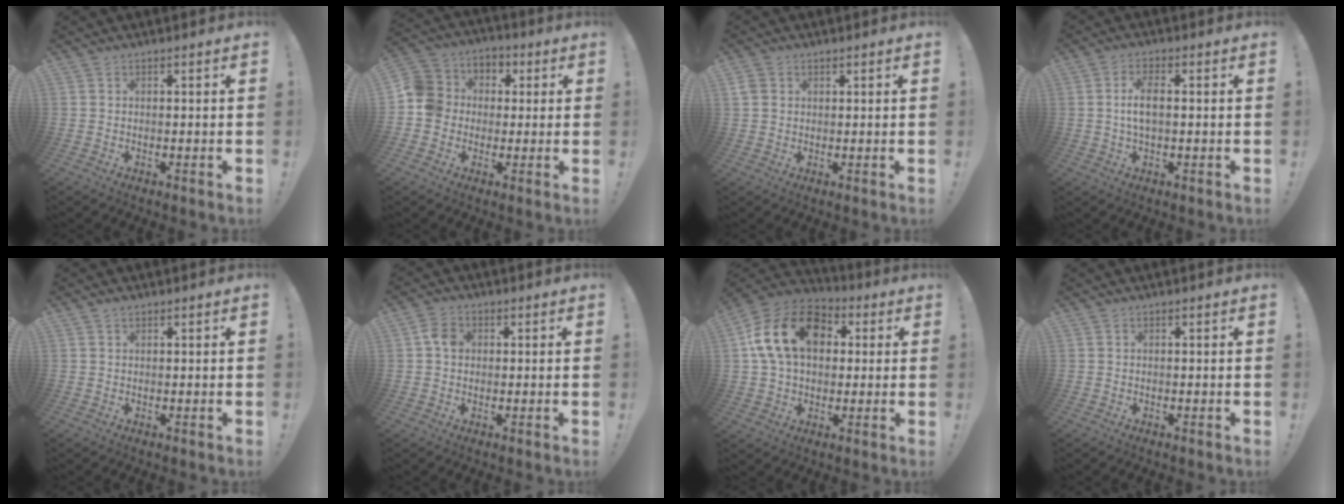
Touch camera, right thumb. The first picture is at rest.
{"total": 9.9, "force": [-1.5, 9.4, 3.0], "torque": [-0.044, 0.020, -0.020]}
{"total": 3.1, "force": [1.4, 2.5, 1.2], "torque": [-0.024, 0.002, 0.028]}
{"total": 6.0, "force": [0.1, 2.4, 5.5], "torque": [-0.107, 0.008, 0.002]}
{"total": 0.8, "force": [0.6, 0.3, 0.5], "torque": [-0.009, 0.000, 0.012]}
{"total": 4.6, "force": [0.5, 3.6, 2.9], "torque": [-0.048, 0.011, 0.011]}
{"total": 20.1, "force": [5.5, 14.2, 13.1], "torque": [-0.218, 0.007, 0.102]}
{"total": 0.0}